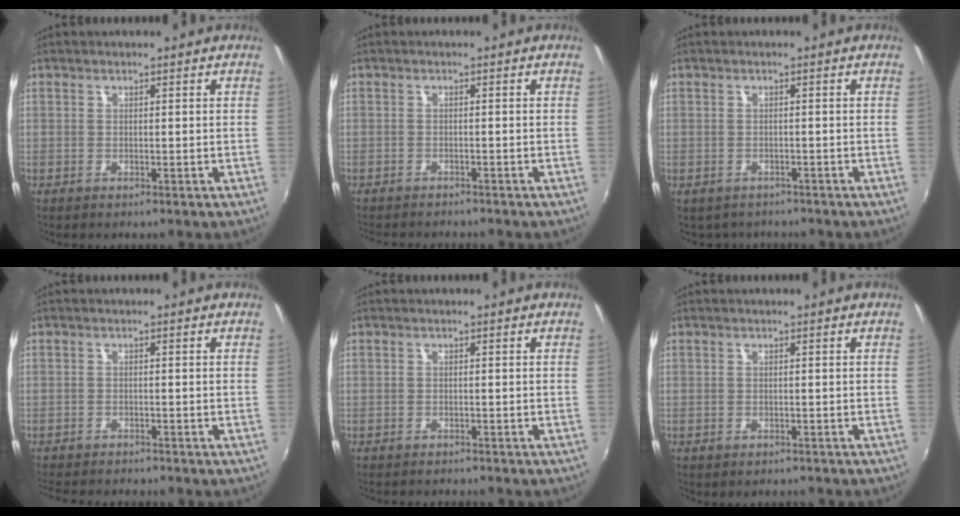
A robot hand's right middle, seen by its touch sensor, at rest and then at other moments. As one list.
[{"total": 4.7, "force": [-4.4, 0.7, 1.4], "torque": [-0.040, -0.016, -0.069]}, {"total": 2.9, "force": [-2.2, 1.8, 0.2], "torque": [-0.013, -0.009, -0.031]}, {"total": 6.8, "force": [-6.3, 1.1, 2.3], "torque": [-0.061, -0.019, -0.100]}, {"total": 3.4, "force": [-3.2, 0.5, 1.0], "torque": [-0.028, -0.013, -0.048]}, {"total": 1.9, "force": [-1.7, 0.7, 0.5], "torque": [-0.012, -0.010, -0.021]}]